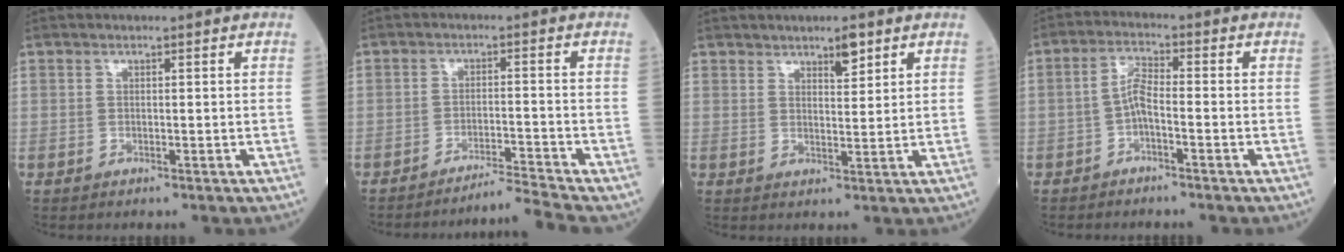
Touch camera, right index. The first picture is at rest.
{"total": 5.1, "force": [-4.4, -2.6, -0.4], "torque": [0.004, -0.007, -0.069]}
{"total": 3.1, "force": [2.3, 0.8, 1.9], "torque": [-0.032, 0.001, 0.040]}
{"total": 3.4, "force": [-1.3, 0.8, 3.0], "torque": [-0.060, 0.009, -0.024]}